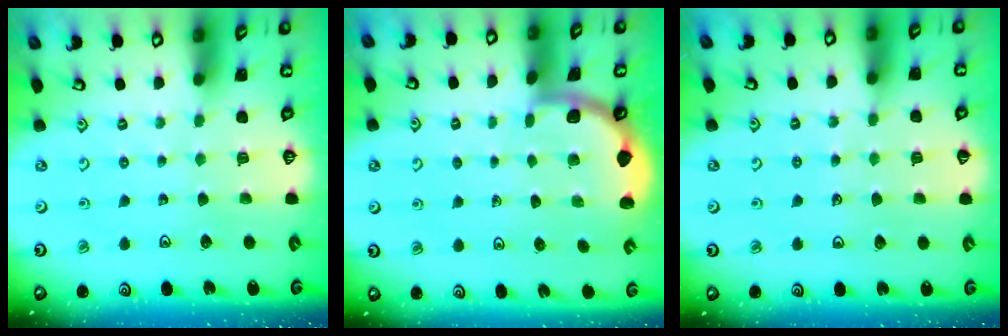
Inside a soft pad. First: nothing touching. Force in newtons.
{"total": 1.7, "press": 1.6, "slide": 0.1}
{"total": 4.8, "press": 4.7, "slide": 0.6}